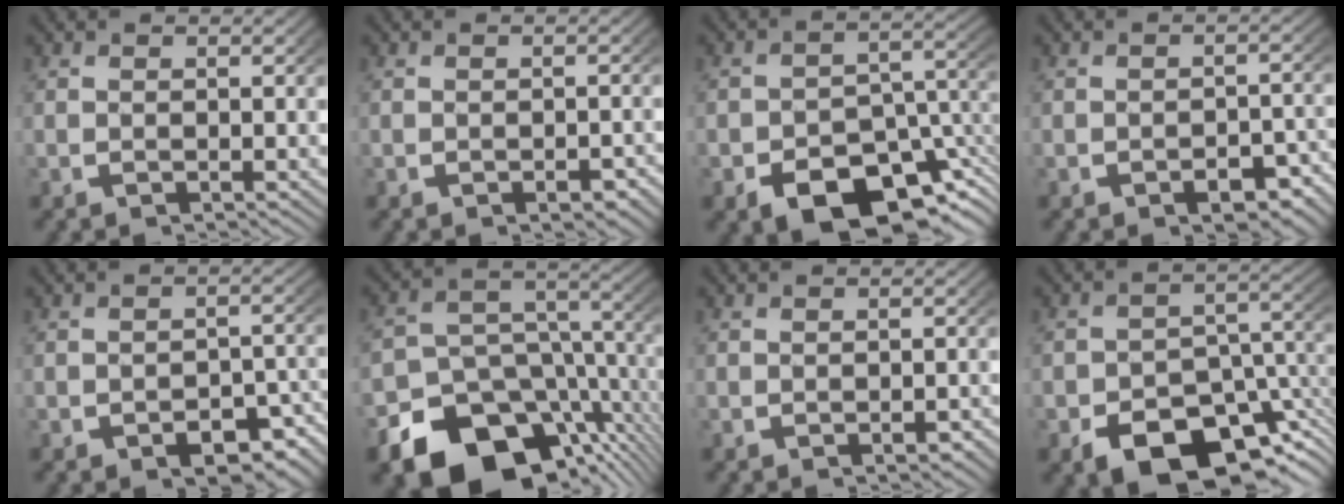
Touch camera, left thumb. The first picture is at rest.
{"total": 1.2, "force": [-0.7, 0.6, 0.7], "torque": [-0.009, -0.005, -0.010]}
{"total": 11.7, "force": [-6.6, 6.7, 7.0], "torque": [-0.115, -0.041, -0.075]}
{"total": 3.0, "force": [-1.7, 1.6, 1.9], "torque": [-0.025, -0.011, -0.023]}
{"total": 4.4, "force": [-2.1, 2.4, 3.0], "torque": [-0.039, -0.014, -0.028]}
{"total": 16.6, "force": [-9.0, 10.2, 9.5], "torque": [-0.143, -0.048, -0.131]}
{"total": 0.8, "force": [-0.6, 0.4, 0.5], "torque": [-0.007, -0.002, -0.009]}
{"total": 12.9, "force": [-7.3, 7.4, 7.6], "torque": [-0.125, -0.043, -0.087]}